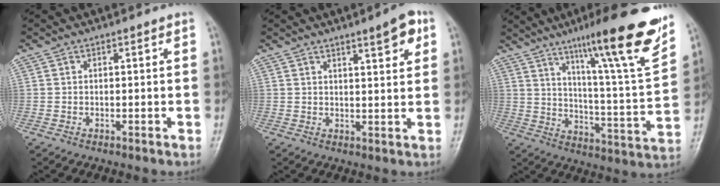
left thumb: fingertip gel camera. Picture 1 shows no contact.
{"total": 5.9, "force": [3.3, 1.4, 4.7], "torque": [-0.052, -0.014, 0.043]}
{"total": 21.8, "force": [14.0, 2.2, 16.5], "torque": [-0.218, -0.062, 0.215]}